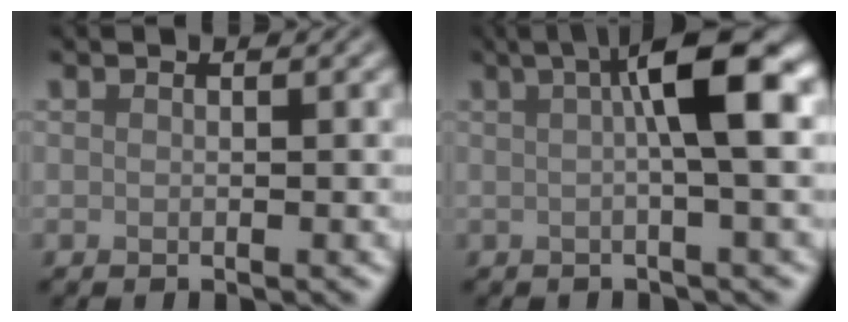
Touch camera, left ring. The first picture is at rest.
{"total": 6.4, "force": [1.4, 0.9, 6.2], "torque": [-0.079, 0.022, 0.015]}